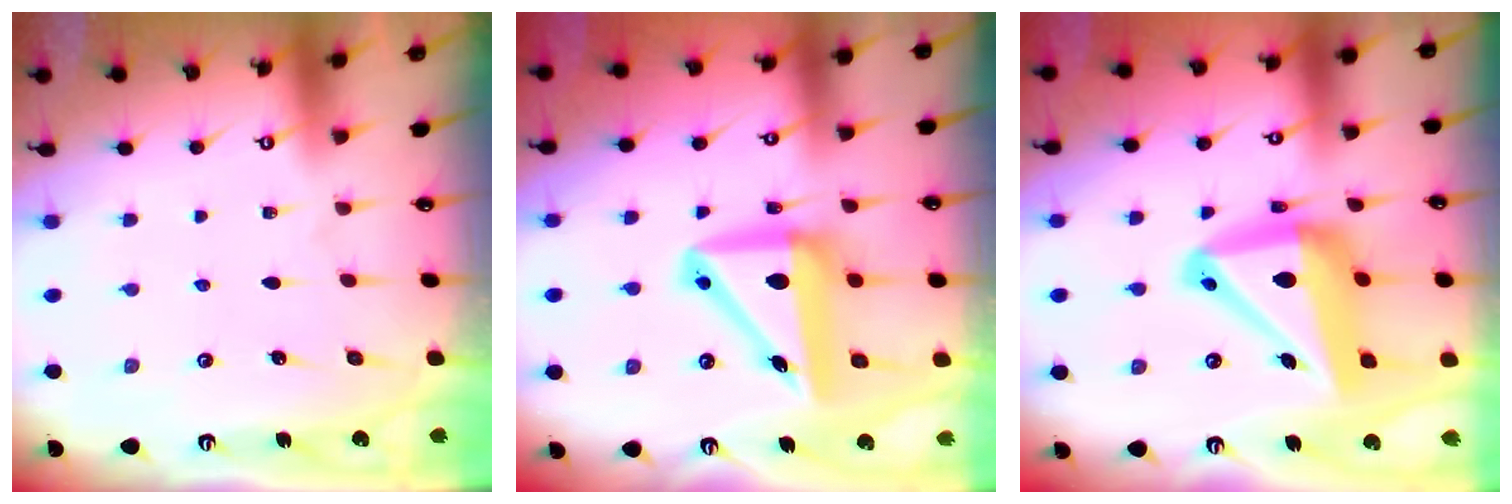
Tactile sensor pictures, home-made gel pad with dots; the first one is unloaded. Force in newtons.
{"total": 12.8, "press": 12.5, "slide": 2.8}
{"total": 18.6, "press": 18.4, "slide": 2.9}